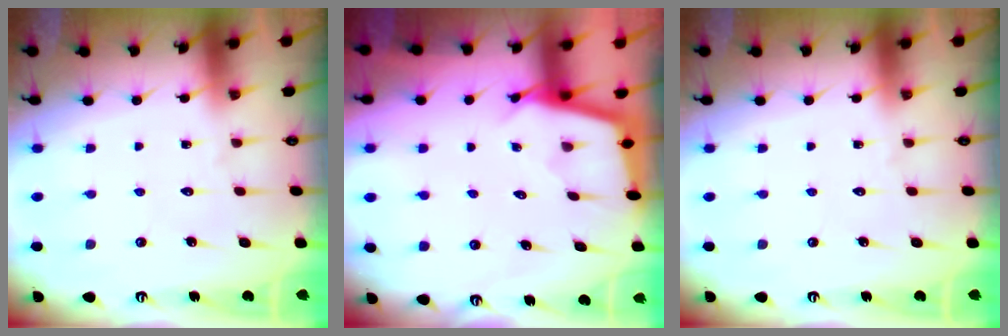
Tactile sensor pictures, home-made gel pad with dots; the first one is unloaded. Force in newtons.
{"total": 2.5, "press": 2.5, "slide": 0.2}
{"total": 0.0}